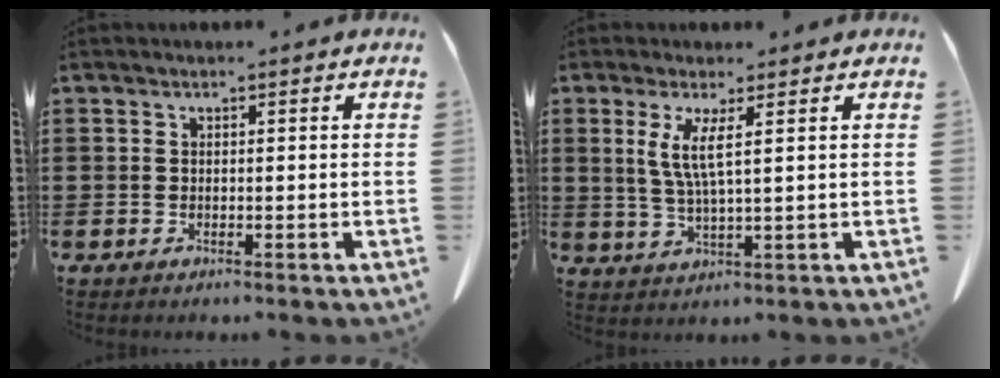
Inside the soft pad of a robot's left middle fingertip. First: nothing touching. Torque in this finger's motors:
{"motor_torque": [0.25, -0.10, 0.53, 0.11]}